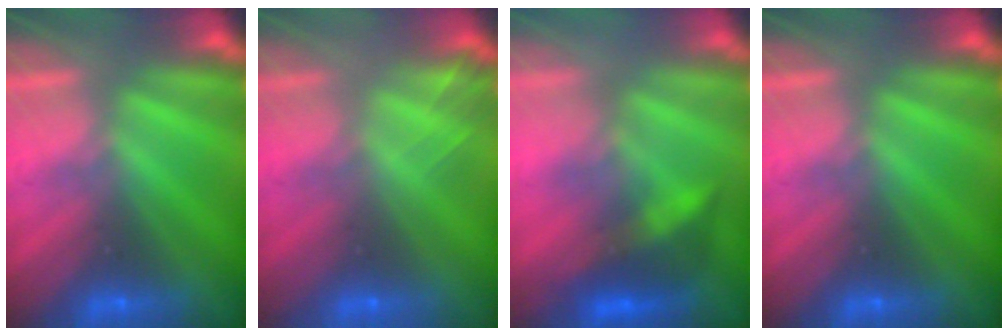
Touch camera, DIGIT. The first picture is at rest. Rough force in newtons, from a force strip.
{"total": 2.1}
{"total": 3.2}
{"total": 0.0}